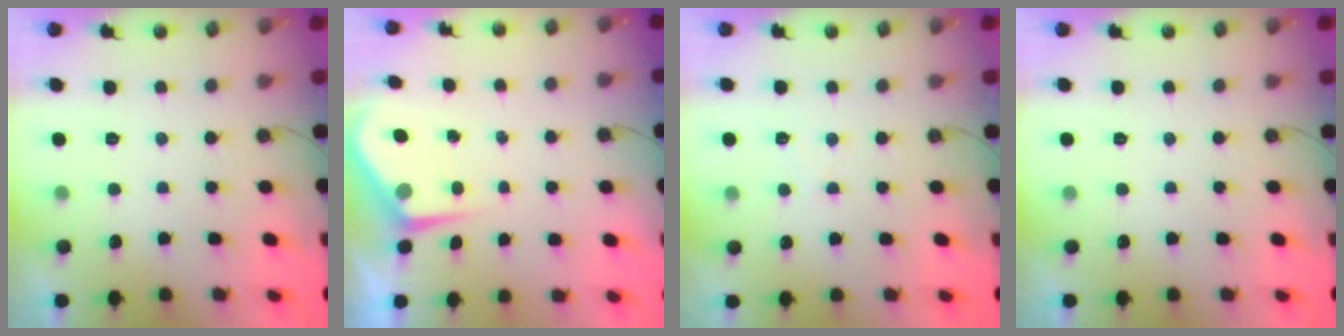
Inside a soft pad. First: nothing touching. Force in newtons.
{"total": 4.0, "press": 4.0, "slide": 0.4}
{"total": 4.3, "press": 4.3, "slide": 0.4}
{"total": 0.0}